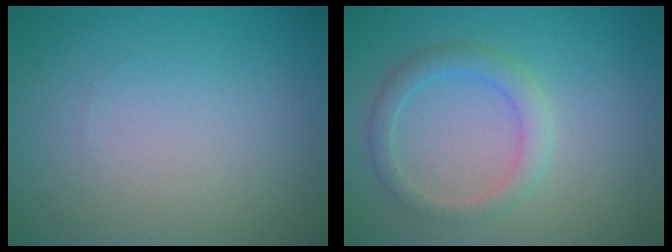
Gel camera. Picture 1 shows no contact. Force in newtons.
{"total": 2.4, "press": 2.4, "slide": 0.1}